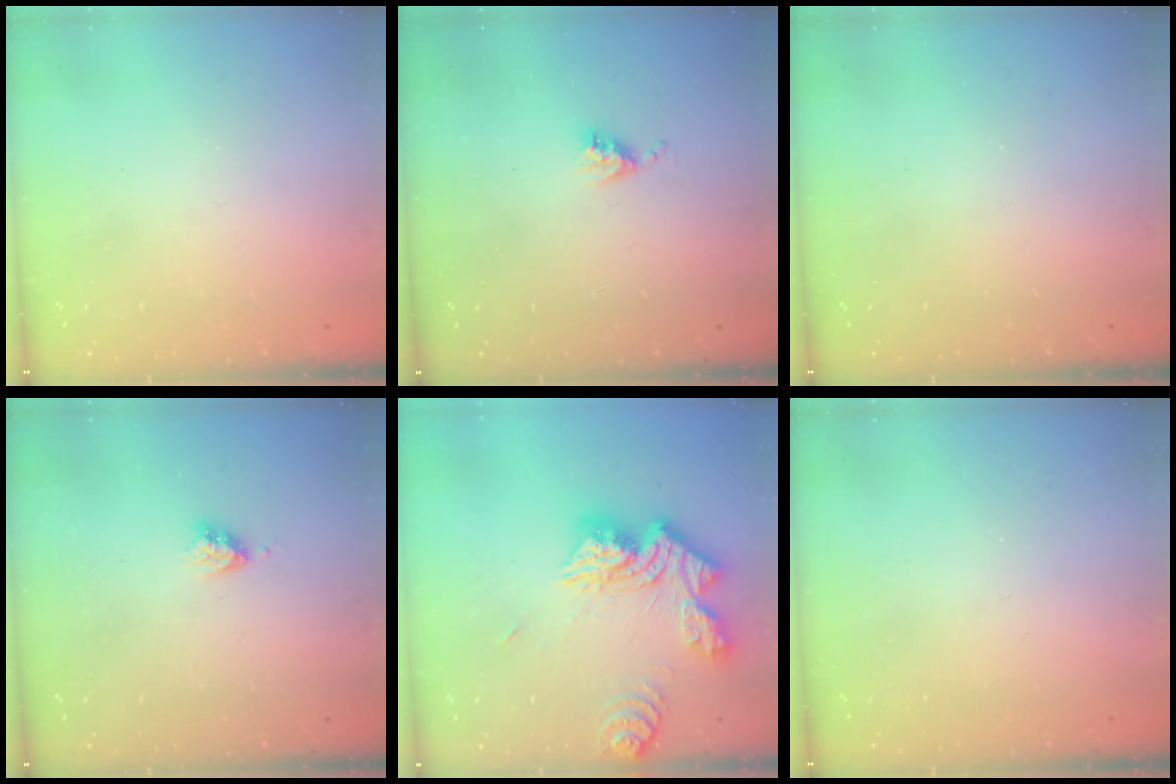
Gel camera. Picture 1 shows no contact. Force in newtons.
{"total": 4.8, "press": 4.8, "slide": 0.4}
{"total": 0.0}
{"total": 3.6, "press": 3.5, "slide": 0.5}
{"total": 18.5, "press": 18.4, "slide": 1.6}
{"total": 0.0}